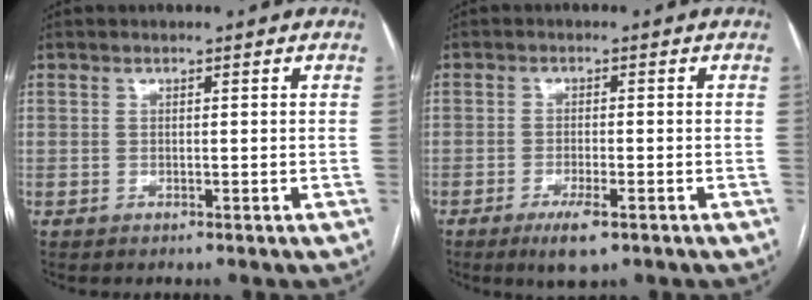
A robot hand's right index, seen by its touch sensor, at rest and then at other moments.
{"total": 4.9, "force": [-2.9, 0.9, 3.9], "torque": [-0.076, -0.010, -0.046]}